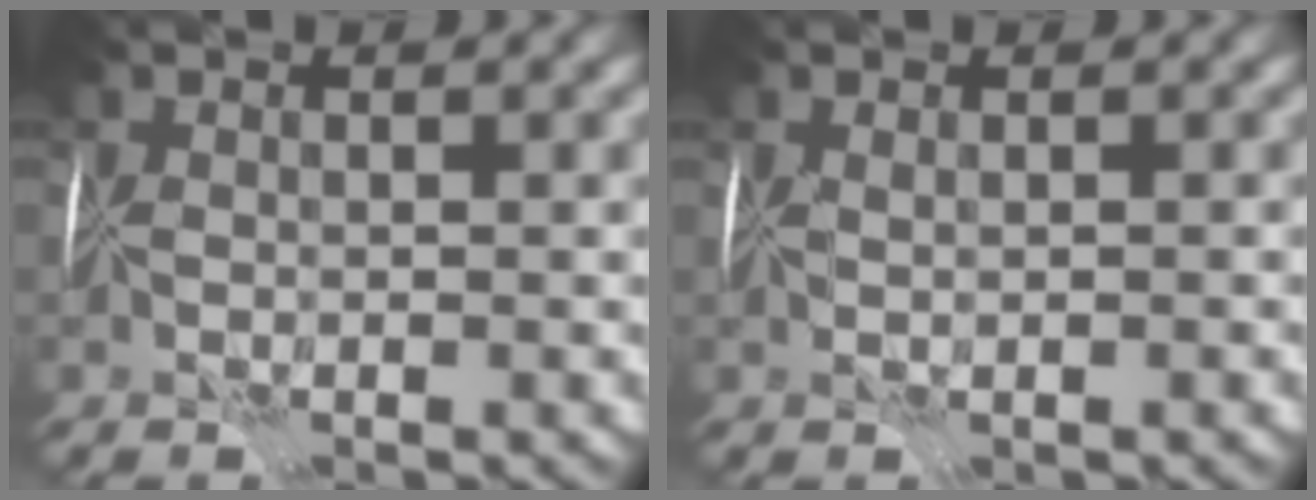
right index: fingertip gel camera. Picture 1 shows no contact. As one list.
[{"total": 0.5, "force": [0.1, -0.5, -0.1], "torque": [0.003, -0.002, 0.003]}]